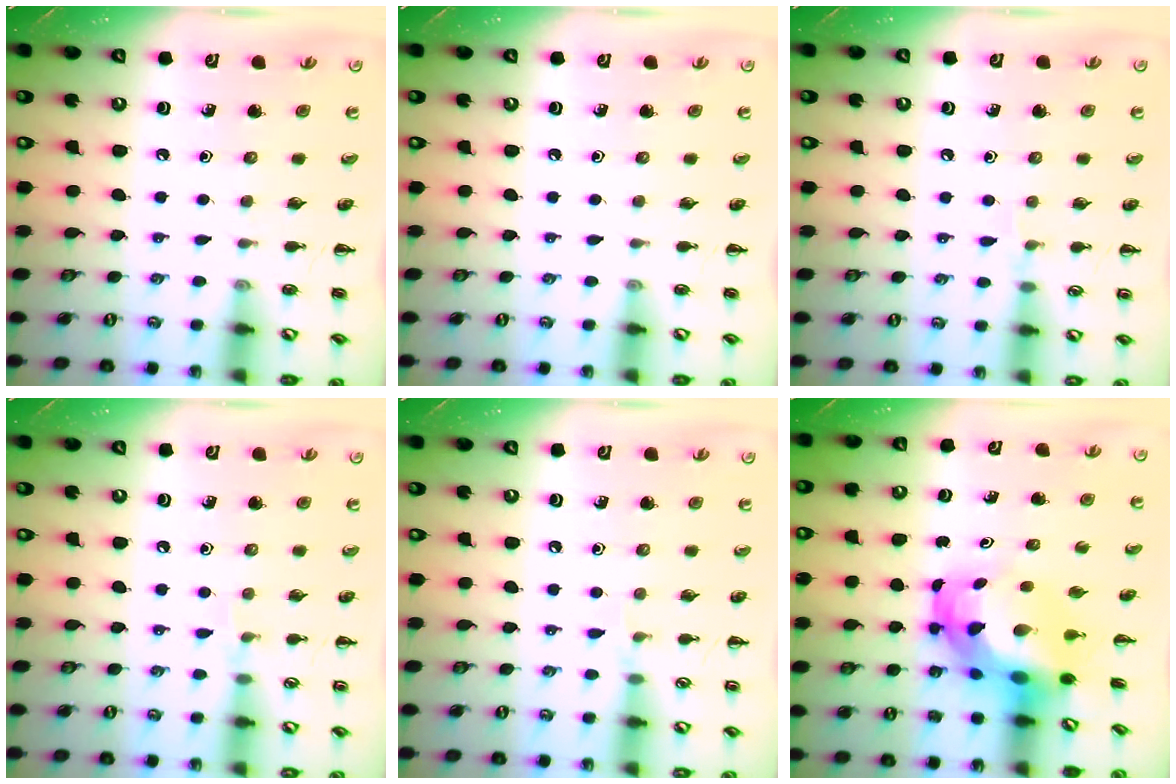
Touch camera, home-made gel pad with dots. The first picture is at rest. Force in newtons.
{"total": 0.0}
{"total": 4.0, "press": 3.7, "slide": 1.4}
{"total": 4.1, "press": 3.9, "slide": 1.5}
{"total": 4.0, "press": 3.7, "slide": 1.4}
{"total": 6.1, "press": 5.8, "slide": 1.8}